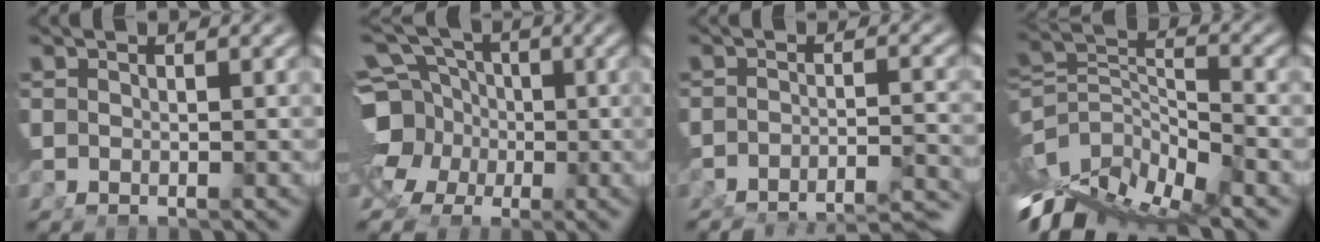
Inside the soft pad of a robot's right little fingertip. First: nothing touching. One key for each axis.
{"total": 12.5, "fx": -1.3, "fy": 11.1, "fz": 5.7, "tx": -0.123, "ty": -0.043, "tz": -0.023}
{"total": 11.1, "fx": -10.5, "fy": 2.5, "fz": 2.3, "tx": -0.010, "ty": -0.015, "tz": -0.161}
{"total": 12.8, "fx": -4.8, "fy": 8.0, "fz": 8.7, "tx": -0.157, "ty": -0.061, "tz": -0.048}